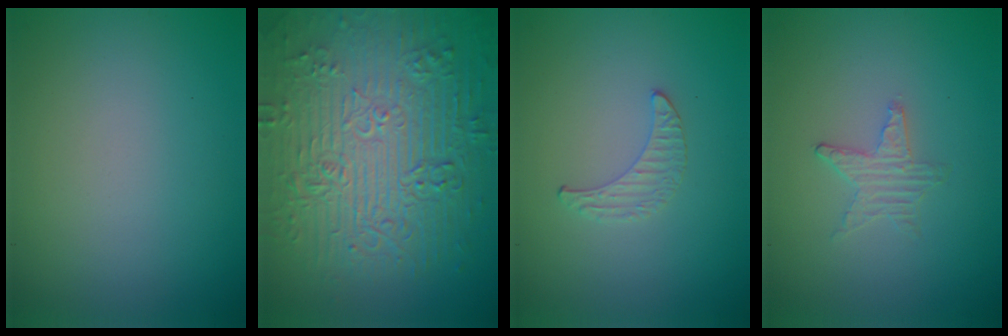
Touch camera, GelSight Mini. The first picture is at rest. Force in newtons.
{"total": 11.8, "press": 7.8, "slide": 8.8}
{"total": 0.5, "press": 0.5, "slide": 0.2}
{"total": 0.5, "press": 0.5, "slide": 0.1}